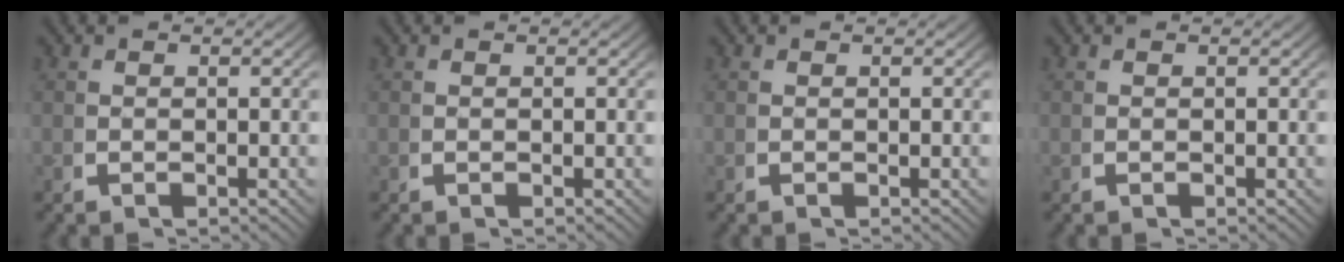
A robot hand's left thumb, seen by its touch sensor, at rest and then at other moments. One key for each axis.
{"total": 0.0}
{"total": 0.0}
{"total": 0.0}